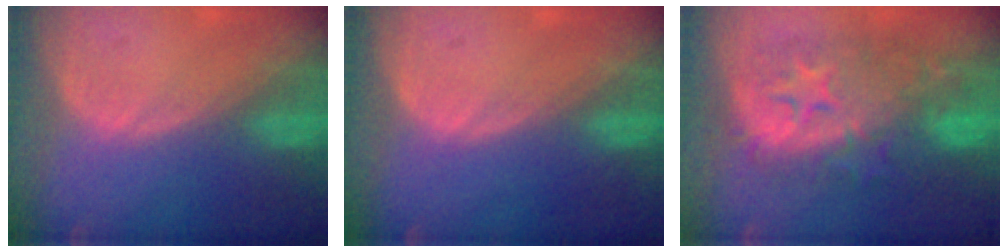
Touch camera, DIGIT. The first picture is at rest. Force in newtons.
{"total": 0.0}
{"total": 12.0, "press": 11.9, "slide": 1.2}